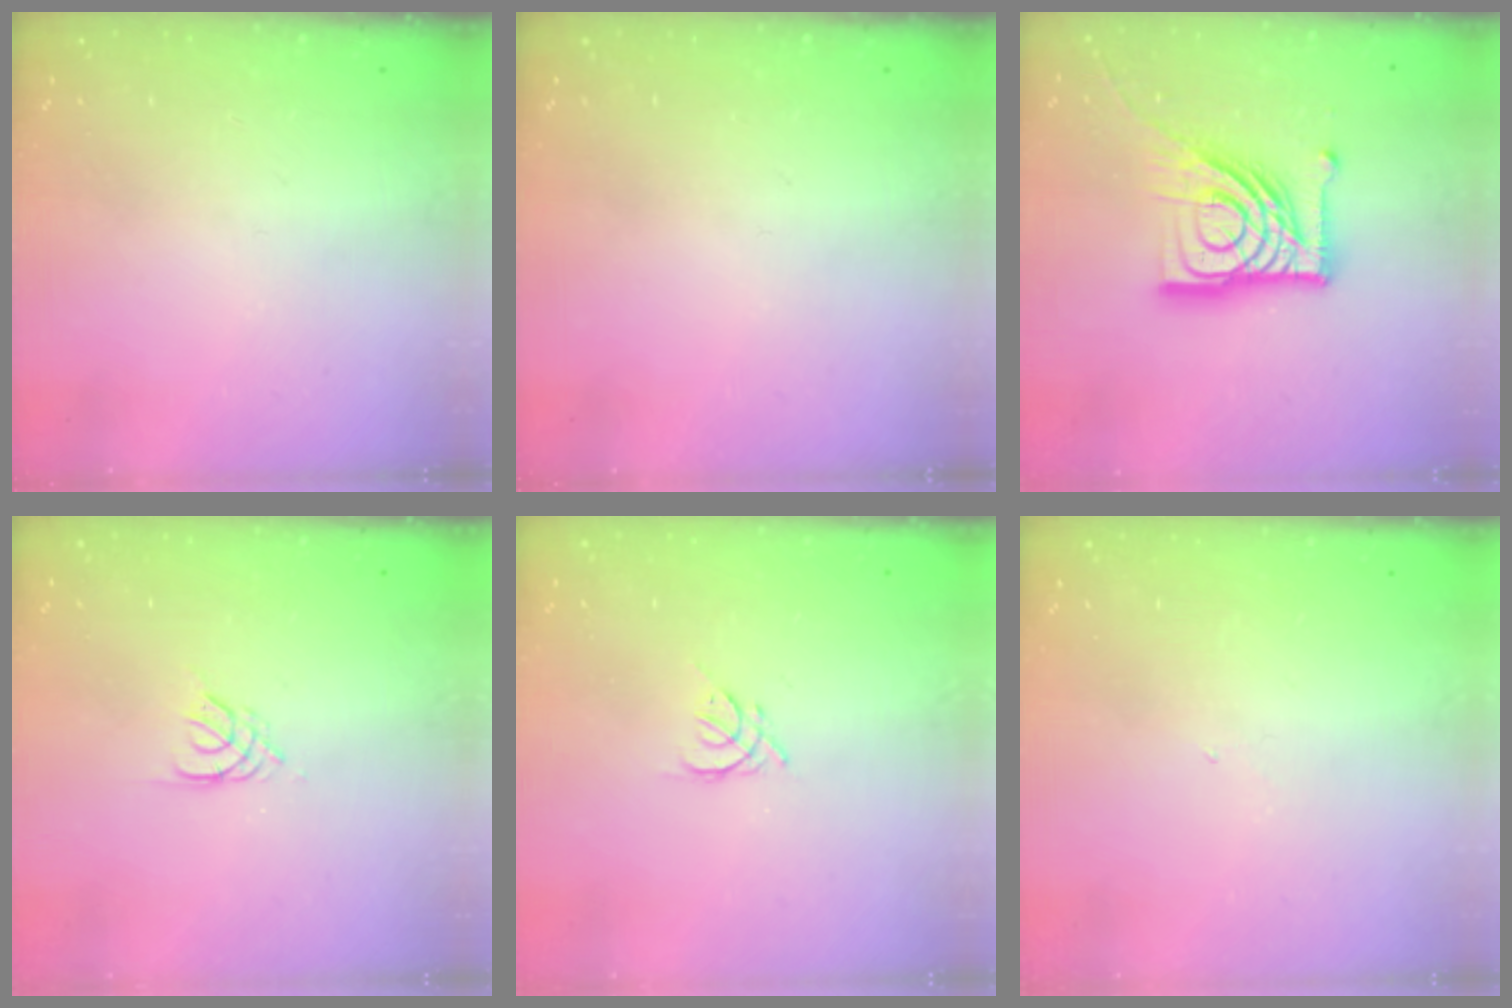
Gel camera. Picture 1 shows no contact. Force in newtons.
{"total": 0.0}
{"total": 20.5, "press": 20.4, "slide": 2.4}
{"total": 1.8, "press": 1.8, "slide": 0.4}
{"total": 2.6, "press": 2.5, "slide": 0.6}
{"total": 2.8, "press": 2.8, "slide": 0.5}